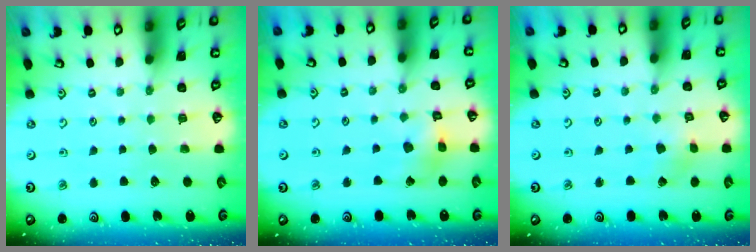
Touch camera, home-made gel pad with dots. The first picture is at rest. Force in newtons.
{"total": 6.5, "press": 6.5, "slide": 0.6}
{"total": 2.0, "press": 2.0, "slide": 0.3}